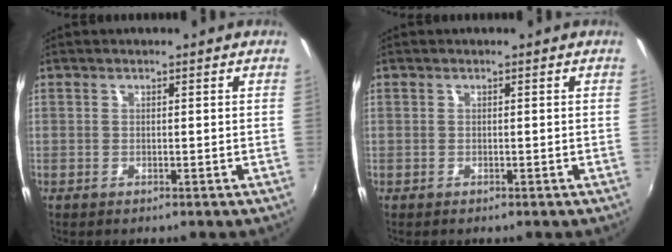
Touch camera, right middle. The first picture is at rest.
{"total": 0.0}